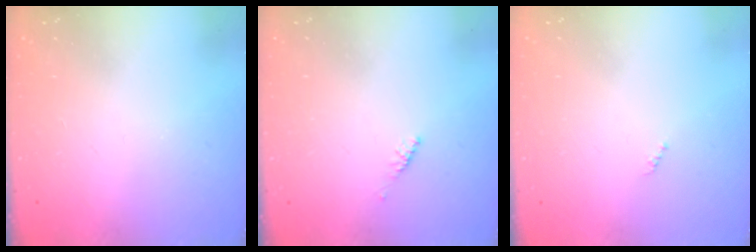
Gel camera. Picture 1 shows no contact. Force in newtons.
{"total": 2.4, "press": 2.3, "slide": 0.7}
{"total": 0.0}